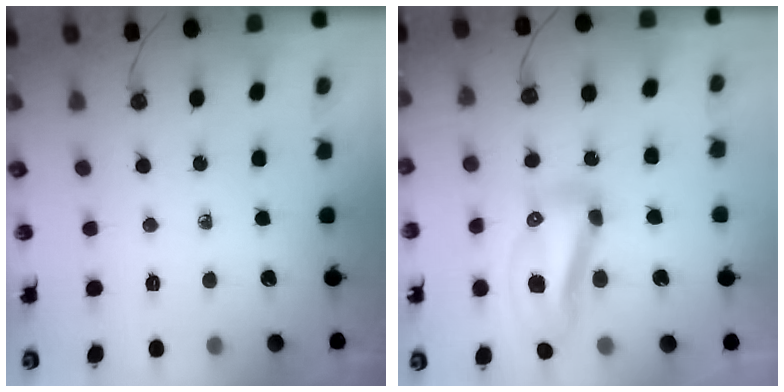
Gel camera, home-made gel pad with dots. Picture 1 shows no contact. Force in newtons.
{"total": 12.2, "press": 12.1, "slide": 1.4}